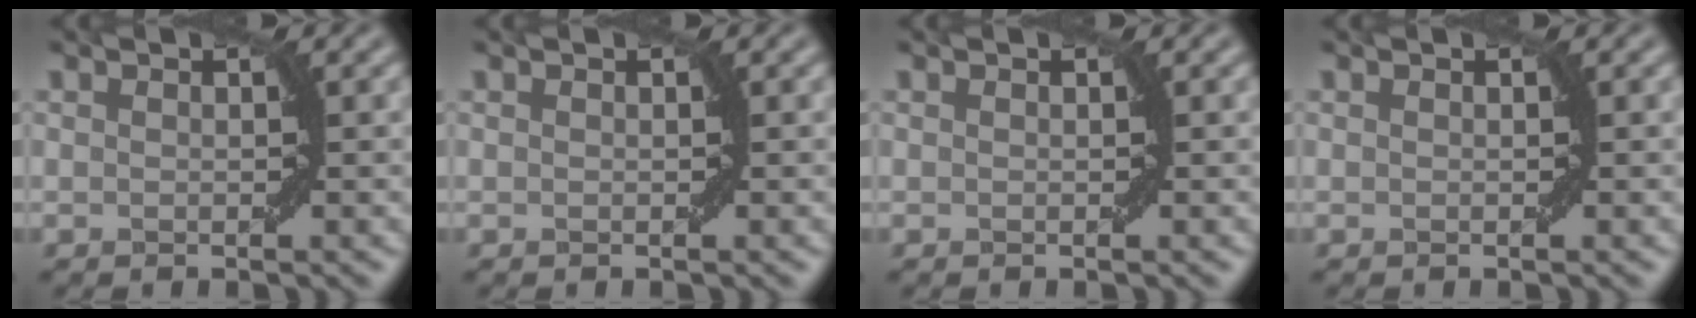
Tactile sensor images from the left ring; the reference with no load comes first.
{"total": 0.0}
{"total": 0.0}
{"total": 0.0}